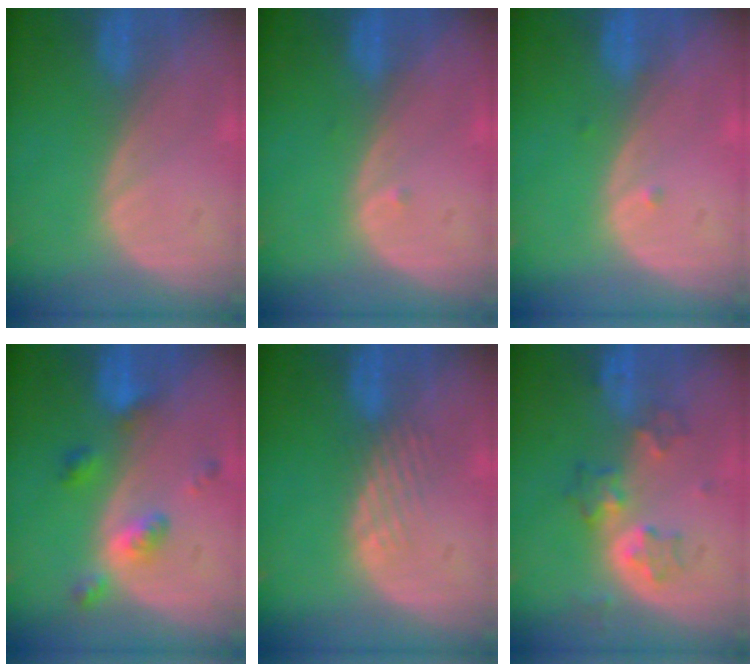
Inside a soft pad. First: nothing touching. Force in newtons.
{"total": 0.5, "press": 0.4, "slide": 0.3}
{"total": 0.6, "press": 0.5, "slide": 0.3}
{"total": 5.1, "press": 4.6, "slide": 2.2}
{"total": 2.2, "press": 2.2, "slide": 0.2}
{"total": 5.4, "press": 5.1, "slide": 1.5}